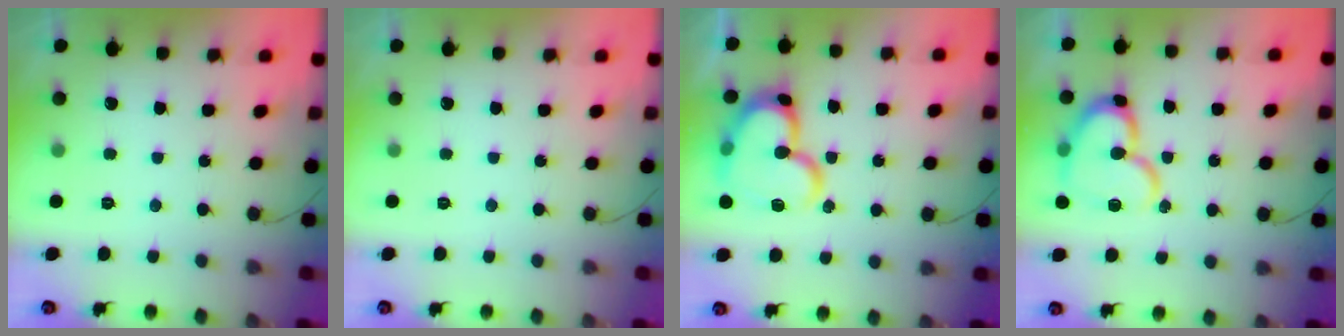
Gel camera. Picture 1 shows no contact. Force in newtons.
{"total": 0.0}
{"total": 20.6, "press": 20.4, "slide": 2.6}
{"total": 16.1, "press": 16.1, "slide": 1.5}